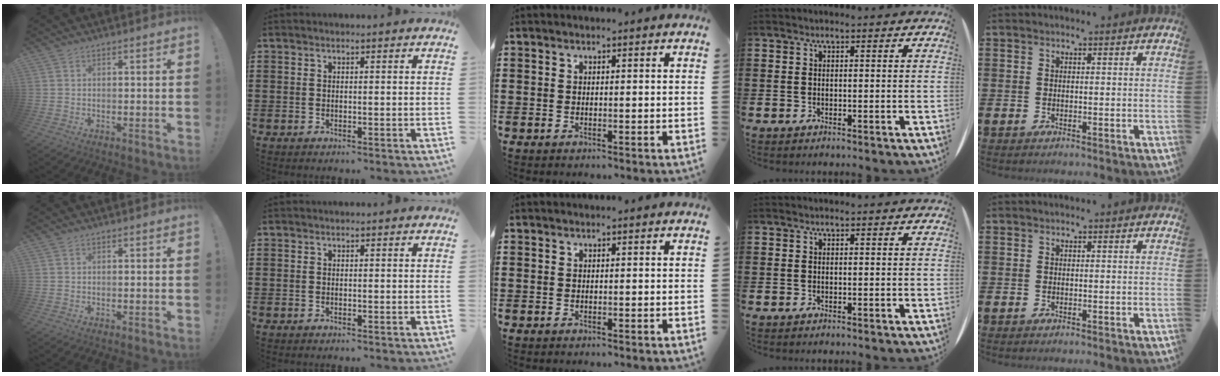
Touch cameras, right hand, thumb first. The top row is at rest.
{}